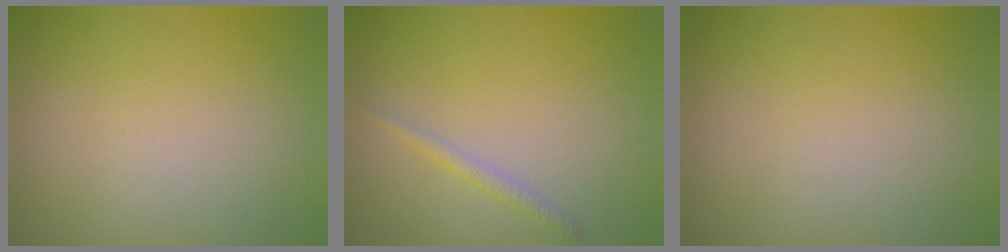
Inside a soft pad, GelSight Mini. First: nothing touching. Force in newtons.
{"total": 1.2, "press": 1.1, "slide": 0.0}
{"total": 0.0}